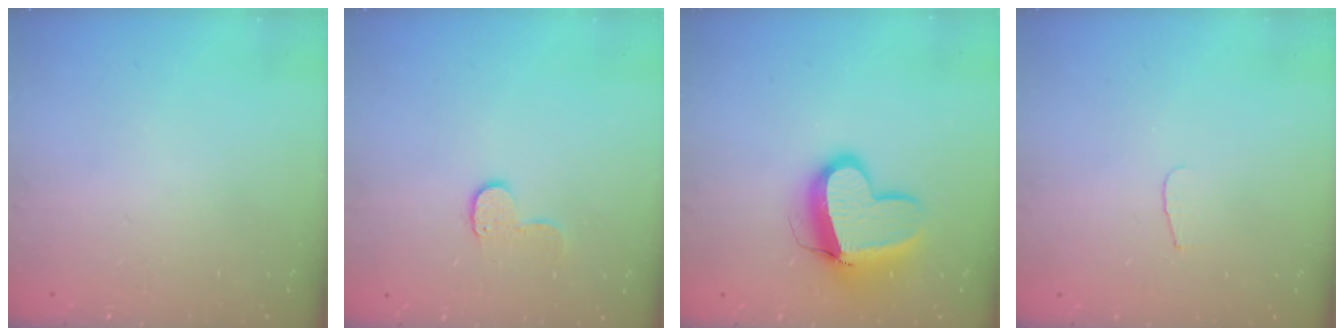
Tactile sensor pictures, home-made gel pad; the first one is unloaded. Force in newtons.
{"total": 6.5, "press": 6.4, "slide": 0.4}
{"total": 13.6, "press": 13.5, "slide": 1.7}
{"total": 3.3, "press": 3.3, "slide": 0.4}